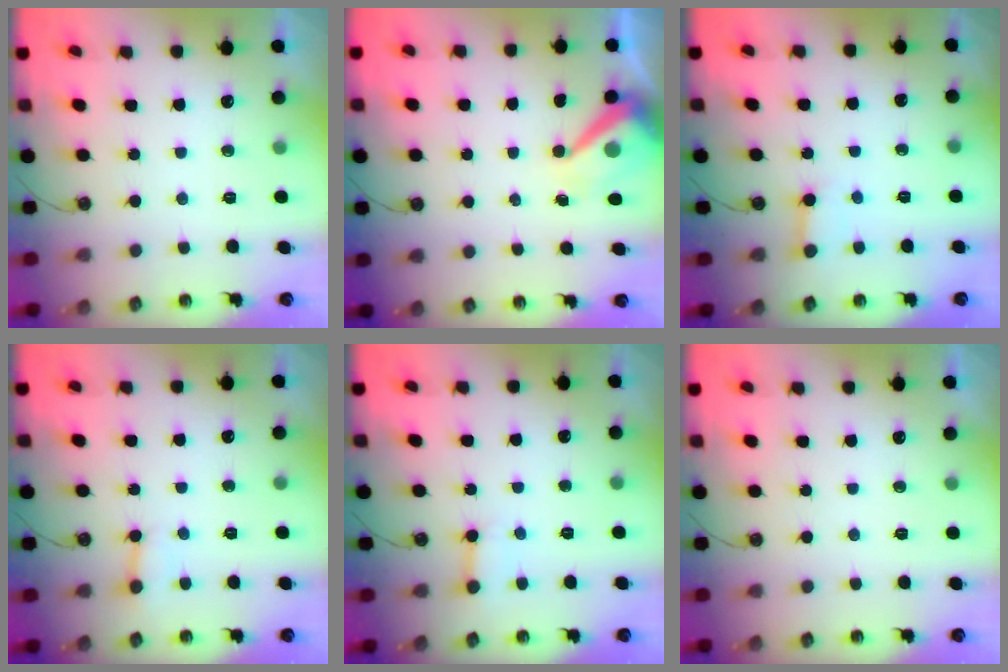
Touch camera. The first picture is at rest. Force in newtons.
{"total": 9.4, "press": 9.3, "slide": 1.1}
{"total": 3.1, "press": 3.0, "slide": 0.6}
{"total": 3.9, "press": 3.9, "slide": 0.3}
{"total": 4.4, "press": 4.3, "slide": 0.5}
{"total": 0.0}